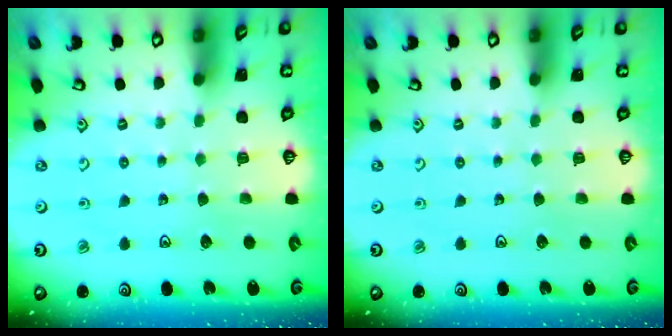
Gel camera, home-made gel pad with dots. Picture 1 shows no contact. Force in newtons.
{"total": 0.0}